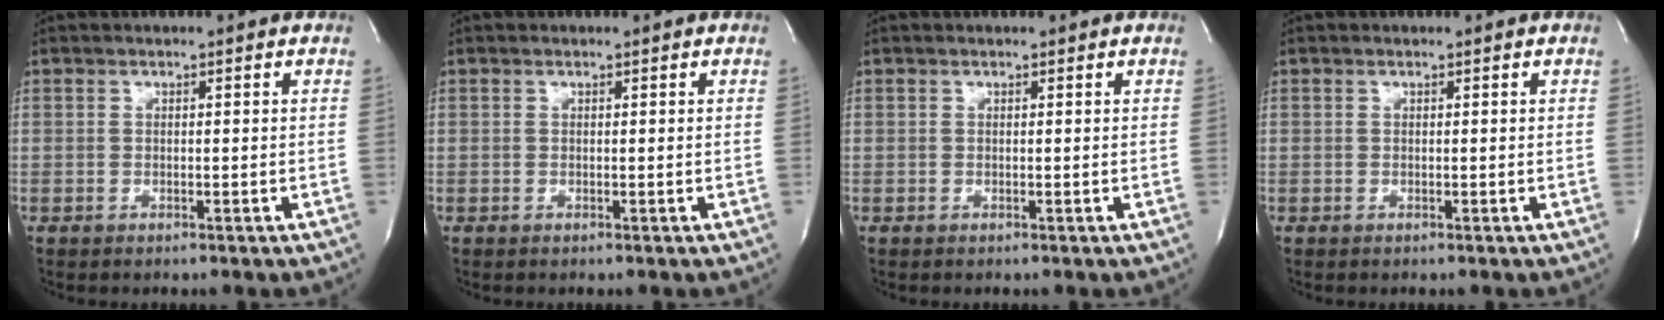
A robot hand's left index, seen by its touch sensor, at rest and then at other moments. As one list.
[{"total": 0.0}, {"total": 0.0}, {"total": 0.0}]